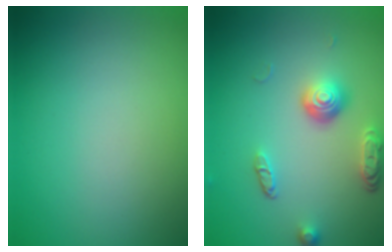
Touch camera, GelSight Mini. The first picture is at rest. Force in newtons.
{"total": 3.9, "press": 2.9, "slide": 2.7}